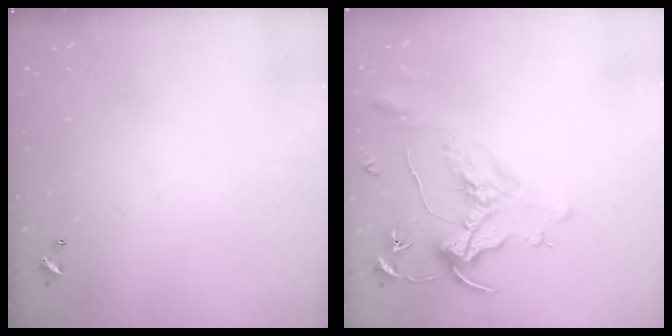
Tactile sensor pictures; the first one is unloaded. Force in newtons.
{"total": 1.6, "press": 1.4, "slide": 0.7}